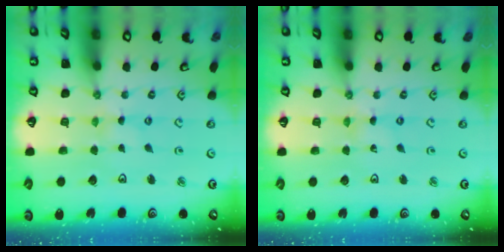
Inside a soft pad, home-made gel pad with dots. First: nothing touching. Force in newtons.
{"total": 0.5, "press": 0.5, "slide": 0.1}